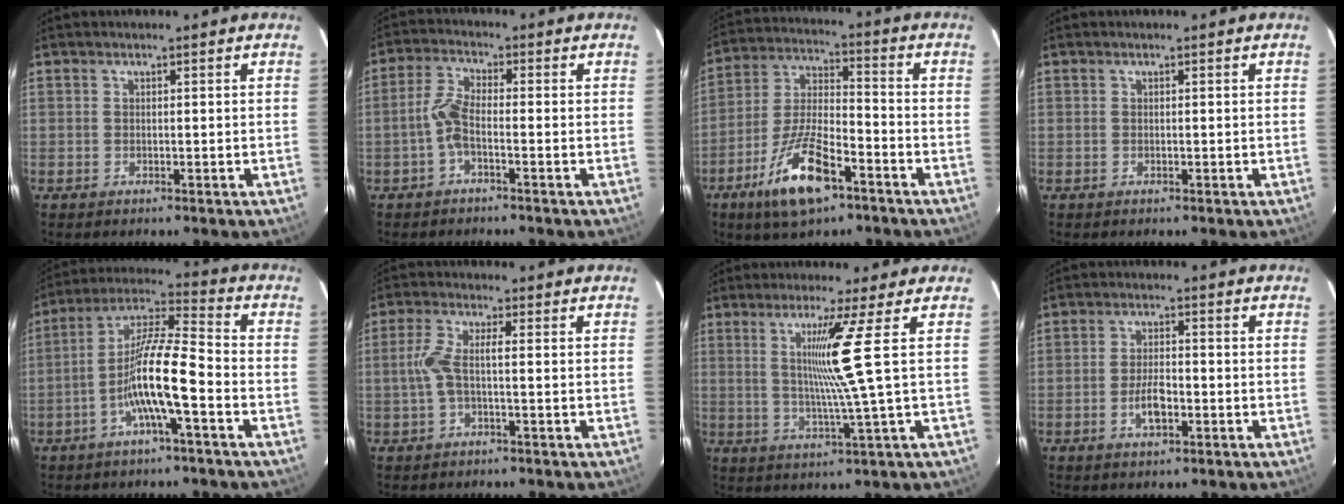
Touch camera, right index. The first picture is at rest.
{"total": 4.3, "force": [-1.5, 1.0, 3.9], "torque": [-0.086, 0.009, -0.033]}
{"total": 13.1, "force": [-7.5, 3.7, 10.1], "torque": [-0.206, -0.010, -0.135]}
{"total": 0.0}
{"total": 11.9, "force": [-4.0, 0.8, 11.2], "torque": [-0.213, 0.015, -0.077]}
{"total": 4.2, "force": [-0.4, 0.7, 4.2], "torque": [-0.100, 0.011, -0.010]}
{"total": 7.7, "force": [1.8, -3.2, 6.8], "torque": [-0.130, -0.016, 0.047]}
{"total": 4.2, "force": [-1.5, 1.4, 3.6], "torque": [-0.071, 0.002, -0.027]}